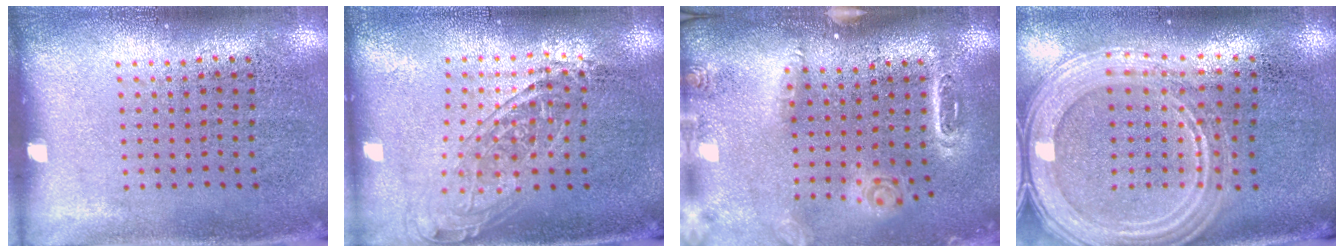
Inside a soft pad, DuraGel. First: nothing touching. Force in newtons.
{"total": 1.5, "press": 1.3, "slide": 0.8}
{"total": 1.5, "press": 1.5, "slide": 0.3}
{"total": 2.5, "press": 2.2, "slide": 1.3}